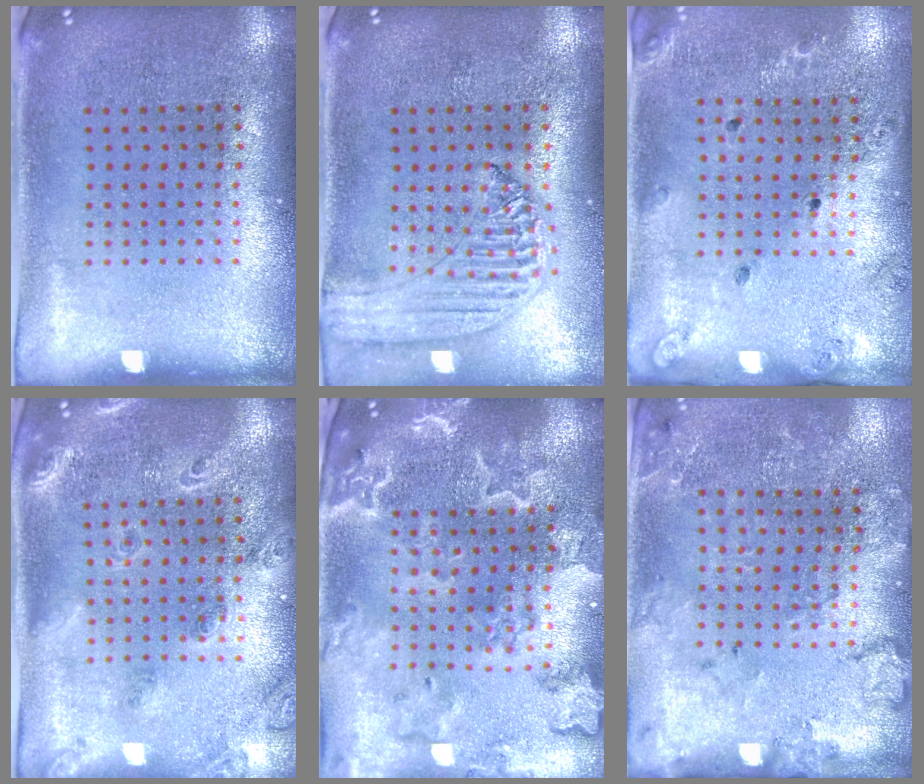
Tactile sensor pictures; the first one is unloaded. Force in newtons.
{"total": 1.3, "press": 1.2, "slide": 0.2}
{"total": 1.2, "press": 1.1, "slide": 0.5}
{"total": 1.8, "press": 1.6, "slide": 0.8}
{"total": 3.5, "press": 3.1, "slide": 1.7}
{"total": 1.7, "press": 1.6, "slide": 0.5}